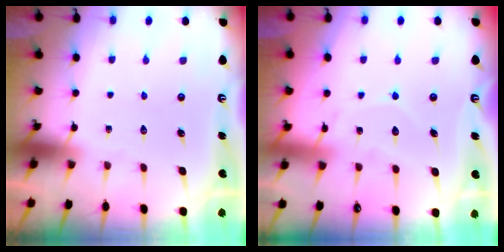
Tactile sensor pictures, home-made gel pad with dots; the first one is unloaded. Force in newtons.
{"total": 8.8, "press": 8.8, "slide": 0.9}